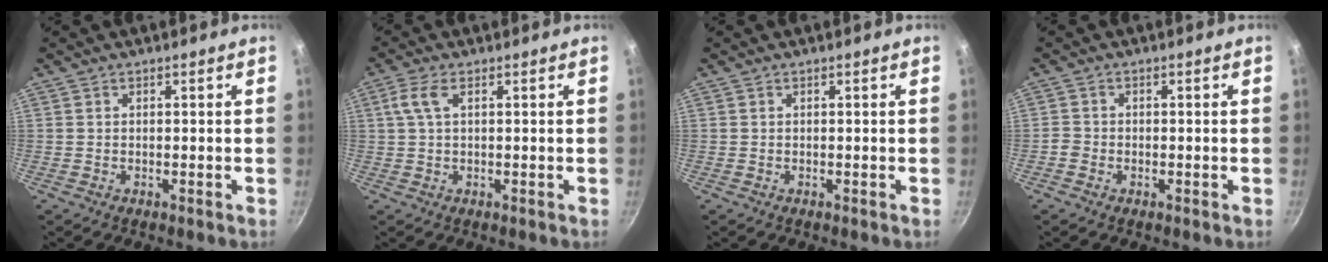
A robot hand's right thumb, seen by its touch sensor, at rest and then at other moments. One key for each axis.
{"total": 3.7, "fx": 1.1, "fy": 1.6, "fz": 3.1, "tx": -0.070, "ty": 0.010, "tz": 0.022}
{"total": 0.0}
{"total": 1.6, "fx": -0.9, "fy": 1.3, "fz": 0.5, "tx": -0.008, "ty": 0.007, "tz": -0.021}